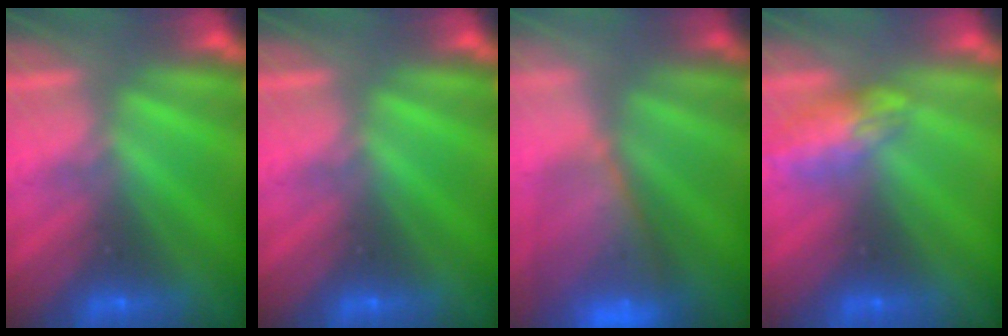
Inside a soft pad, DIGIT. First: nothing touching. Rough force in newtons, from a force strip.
{"total": 0.0}
{"total": 6.4}
{"total": 2.4}